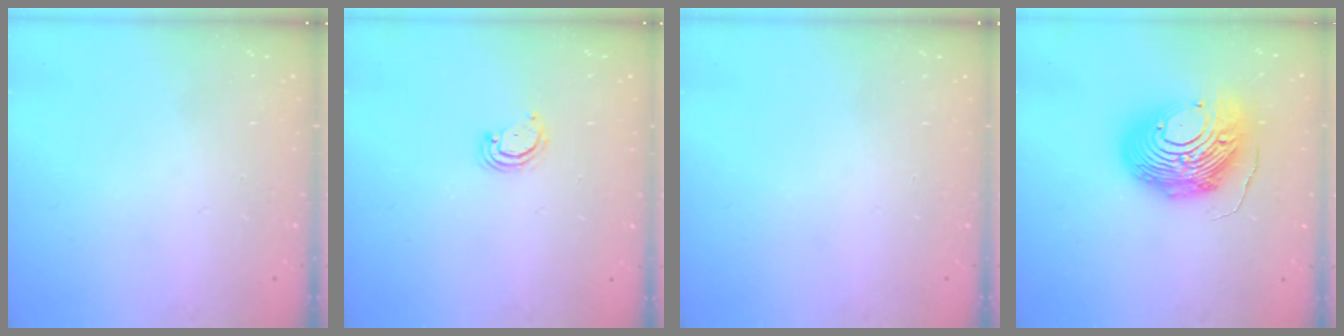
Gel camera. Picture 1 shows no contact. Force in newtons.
{"total": 2.9, "press": 2.9, "slide": 0.2}
{"total": 0.0}
{"total": 18.1, "press": 18.0, "slide": 1.6}